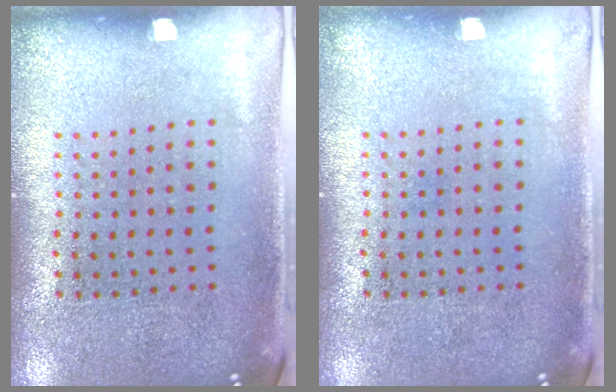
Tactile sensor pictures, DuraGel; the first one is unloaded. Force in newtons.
{"total": 0.0}